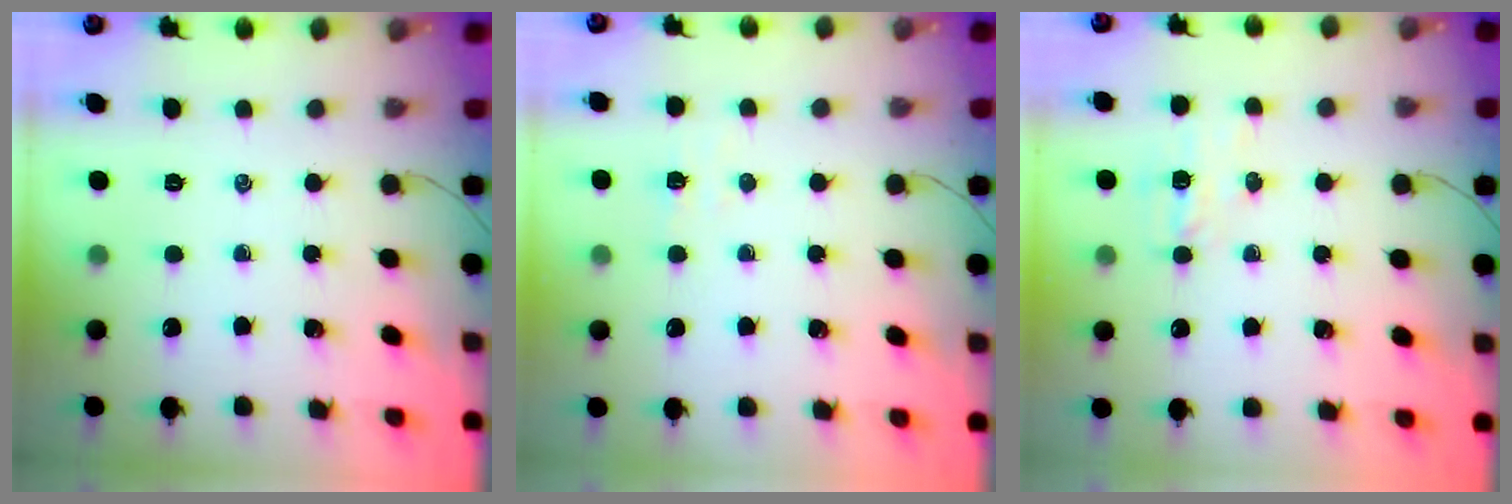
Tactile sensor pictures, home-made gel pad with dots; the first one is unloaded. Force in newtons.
{"total": 3.4, "press": 3.3, "slide": 0.9}
{"total": 4.4, "press": 4.3, "slide": 1.1}